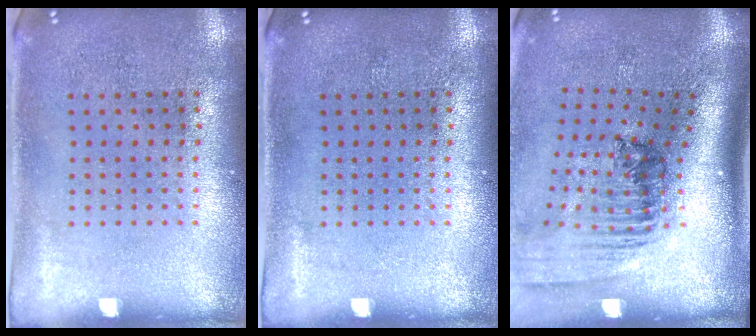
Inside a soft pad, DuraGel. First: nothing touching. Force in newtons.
{"total": 0.0}
{"total": 2.0, "press": 1.4, "slide": 1.4}